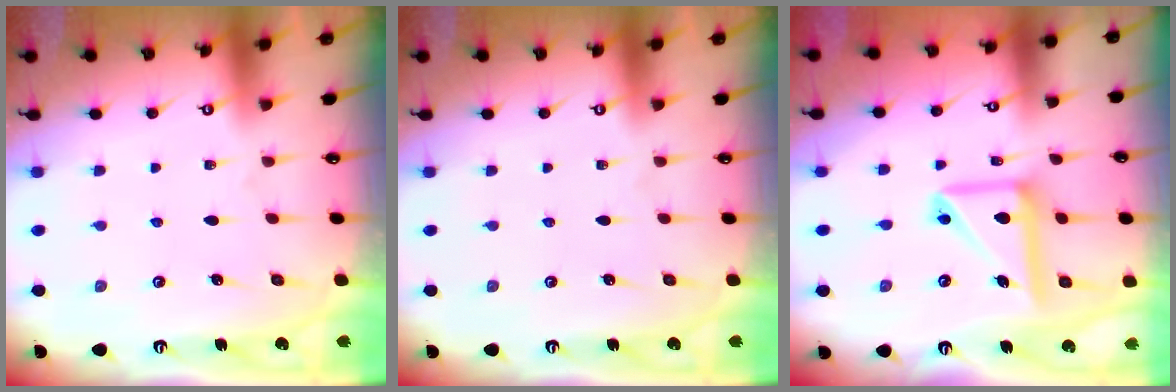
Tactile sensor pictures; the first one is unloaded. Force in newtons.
{"total": 0.0}
{"total": 14.4, "press": 14.4, "slide": 1.3}